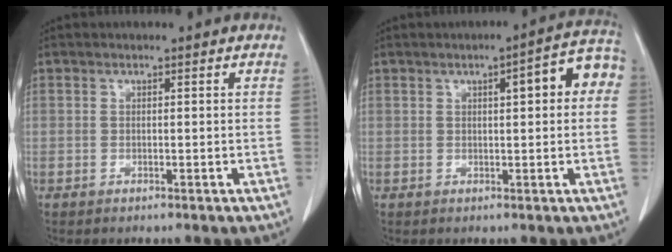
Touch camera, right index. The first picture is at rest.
{"total": 7.2, "force": [1.5, 1.6, 6.8], "torque": [-0.083, 0.027, 0.013]}